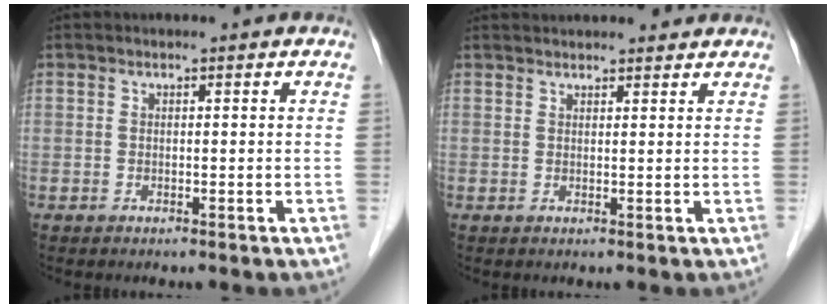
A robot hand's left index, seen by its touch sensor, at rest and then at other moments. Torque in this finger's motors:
{"motor_torque": [0.29, -0.40, 0.25, 0.07]}